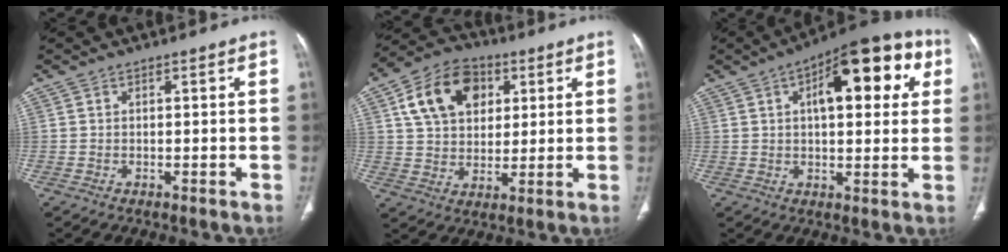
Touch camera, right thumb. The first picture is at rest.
{"total": 14.6, "force": [5.1, 10.6, 8.7], "torque": [-0.126, 0.002, 0.084]}
{"total": 18.8, "force": [5.9, 8.2, 15.9], "torque": [-0.177, 0.018, 0.076]}